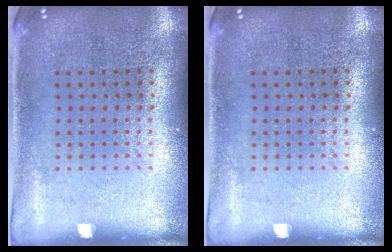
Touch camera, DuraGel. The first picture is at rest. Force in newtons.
{"total": 0.0}